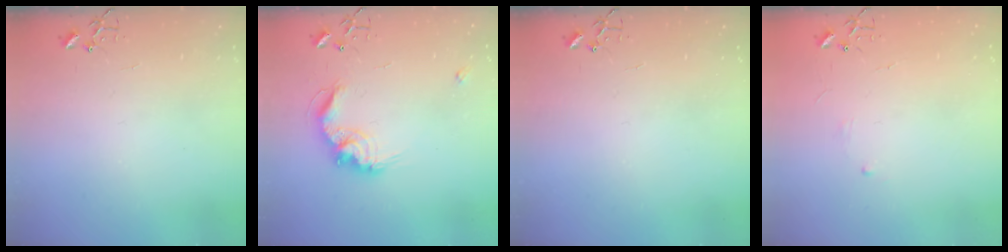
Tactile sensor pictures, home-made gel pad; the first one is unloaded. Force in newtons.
{"total": 12.6, "press": 12.6, "slide": 0.4}
{"total": 0.0}
{"total": 2.9, "press": 2.8, "slide": 0.5}